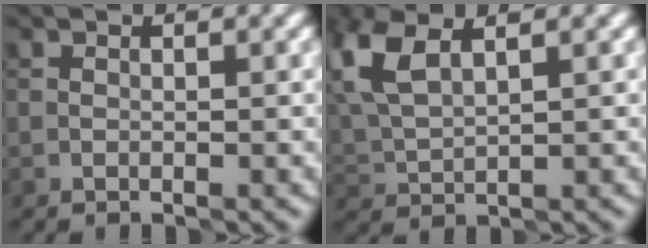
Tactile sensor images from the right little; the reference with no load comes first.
{"total": 5.5, "force": [3.0, 2.3, 4.0], "torque": [-0.105, 0.015, 0.067]}